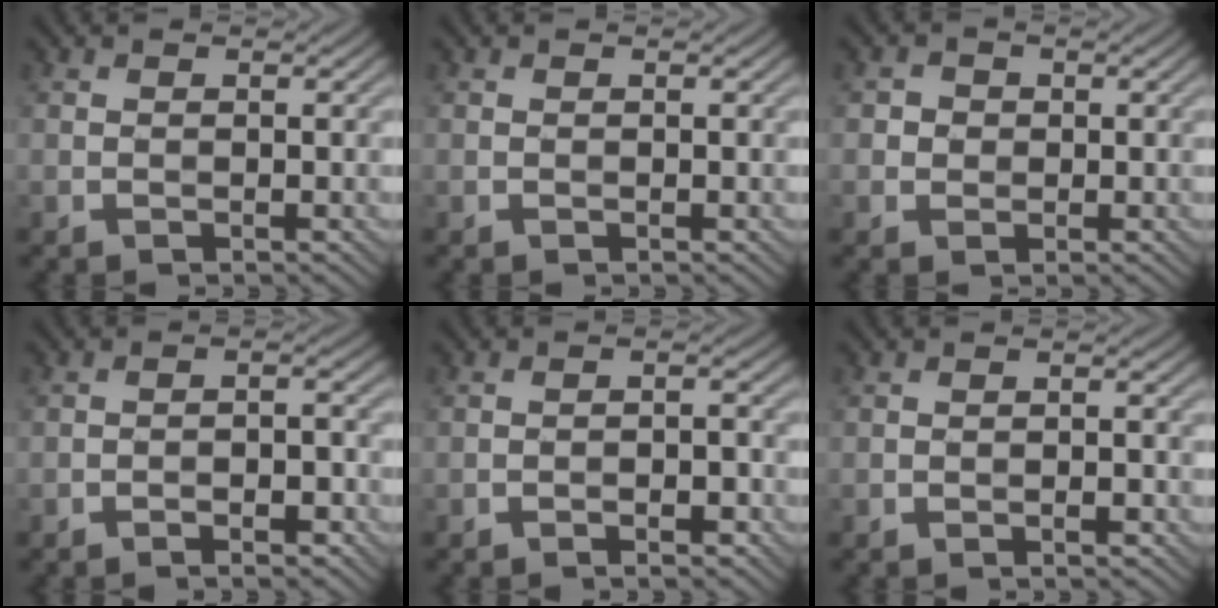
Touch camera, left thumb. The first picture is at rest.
{"total": 0.0}
{"total": 1.9, "force": [0.2, 1.8, 0.5], "torque": [-0.009, -0.002, 0.001]}
{"total": 3.7, "force": [-2.3, 0.9, 2.8], "torque": [-0.044, 0.012, -0.039]}
{"total": 3.3, "force": [-2.0, 0.7, 2.5], "torque": [-0.042, 0.011, -0.036]}
{"total": 1.8, "force": [-1.0, 0.2, 1.5], "torque": [-0.024, 0.009, -0.018]}